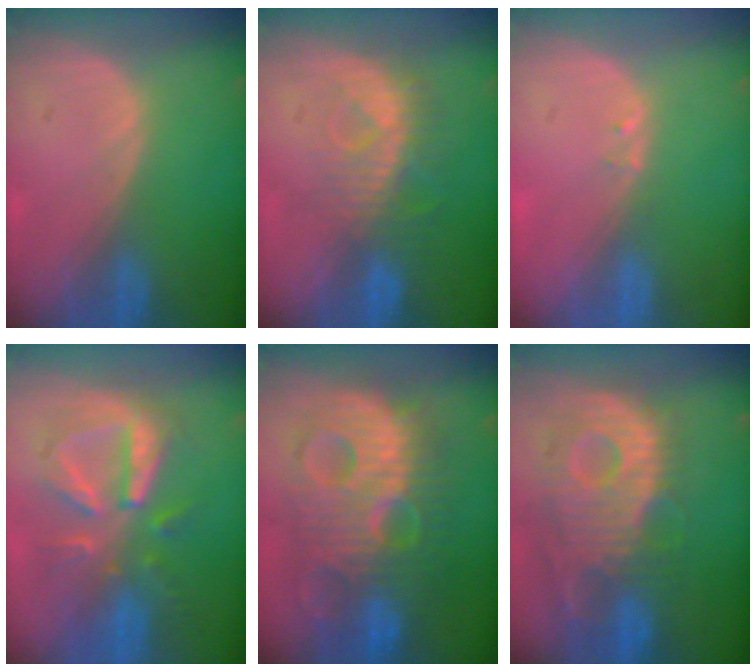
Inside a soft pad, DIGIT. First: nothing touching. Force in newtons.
{"total": 8.2, "press": 7.4, "slide": 3.5}
{"total": 0.6, "press": 0.6, "slide": 0.2}
{"total": 9.0, "press": 8.6, "slide": 2.4}
{"total": 13.7, "press": 13.7, "slide": 1.1}
{"total": 12.2, "press": 10.8, "slide": 5.7}